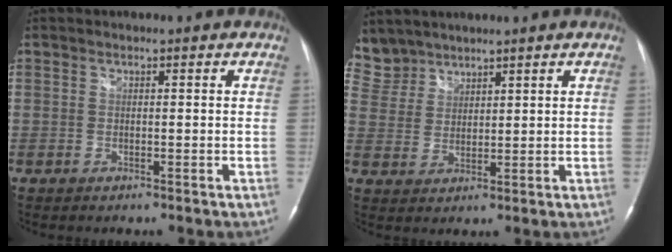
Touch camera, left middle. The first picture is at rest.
{"total": 6.3, "force": [5.6, 2.8, -0.3], "torque": [0.004, 0.009, 0.123]}